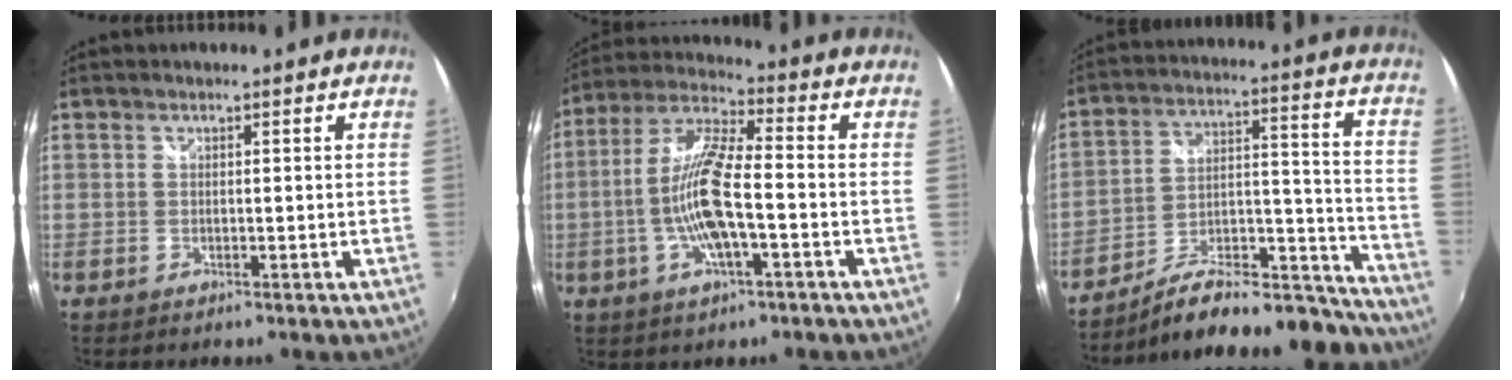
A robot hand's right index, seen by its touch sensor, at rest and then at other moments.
{"total": 12.6, "force": [-3.0, 2.8, 12.0], "torque": [-0.244, 0.003, -0.057]}
{"total": 24.8, "force": [-22.1, 5.9, 9.7], "torque": [-0.121, 0.038, -0.302]}